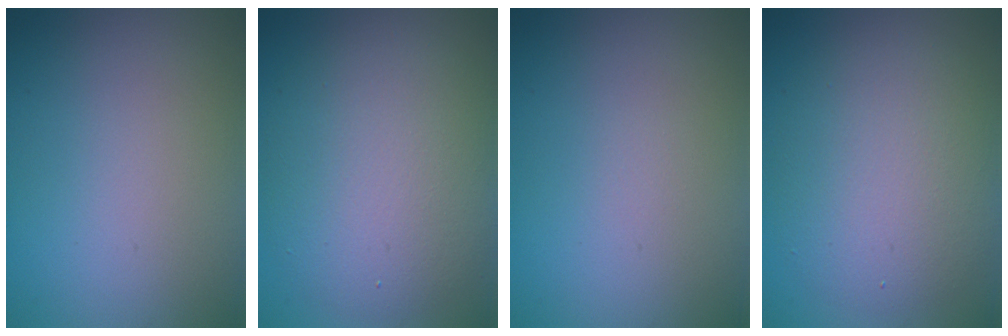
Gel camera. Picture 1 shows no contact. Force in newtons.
{"total": 7.4, "press": 7.4, "slide": 0.8}
{"total": 0.0}
{"total": 5.9, "press": 5.9, "slide": 0.6}